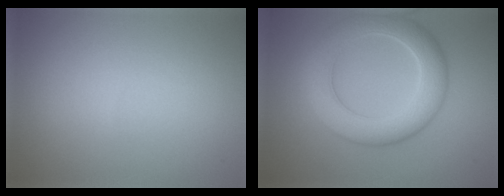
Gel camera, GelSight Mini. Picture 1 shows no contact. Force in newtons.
{"total": 6.4, "press": 6.4, "slide": 0.3}